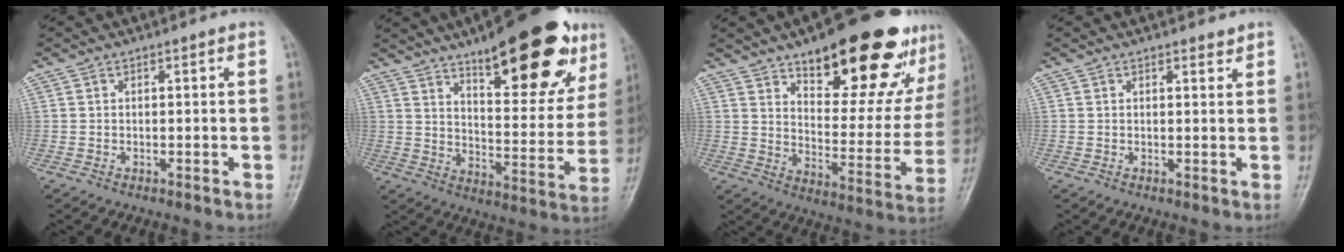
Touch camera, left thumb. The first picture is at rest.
{"total": 24.5, "force": [14.5, 8.4, 17.9], "torque": [-0.205, -0.053, 0.213]}
{"total": 26.1, "force": [16.3, 9.8, 17.9], "torque": [-0.198, -0.066, 0.236]}
{"total": 1.3, "force": [1.1, 0.4, 0.4], "torque": [-0.001, -0.009, 0.015]}